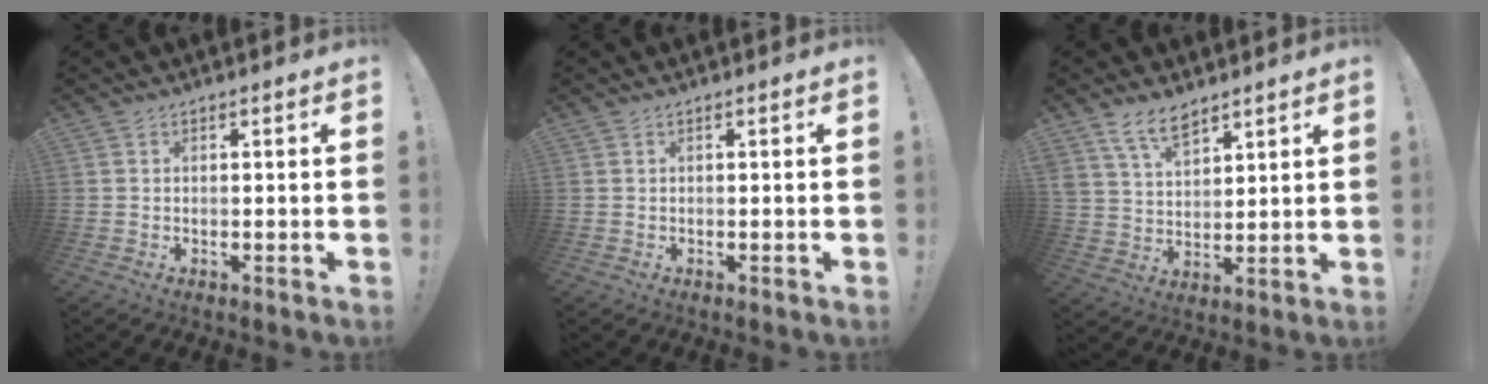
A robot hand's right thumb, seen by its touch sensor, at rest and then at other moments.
{"total": 0.0}
{"total": 8.9, "force": [6.8, 4.1, 4.0], "torque": [-0.082, -0.032, 0.131]}